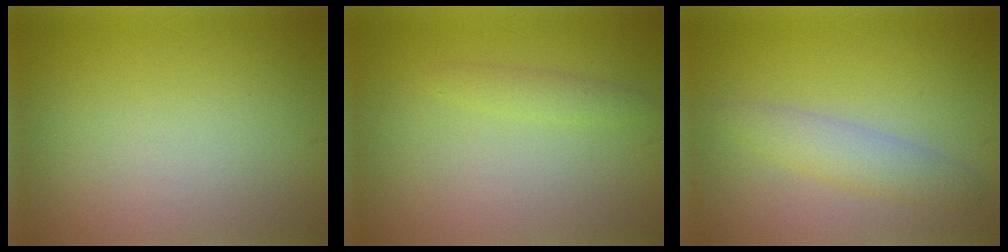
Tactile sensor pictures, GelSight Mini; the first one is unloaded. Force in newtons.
{"total": 1.4, "press": 1.4, "slide": 0.1}
{"total": 2.8, "press": 2.8, "slide": 0.0}